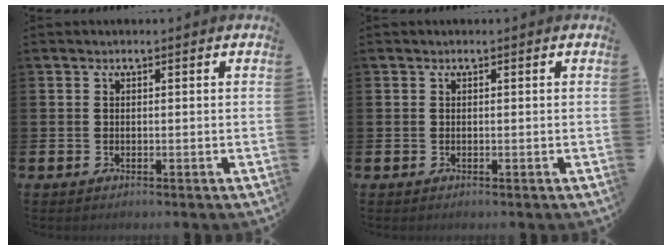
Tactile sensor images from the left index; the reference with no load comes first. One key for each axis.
{"total": 0.0}